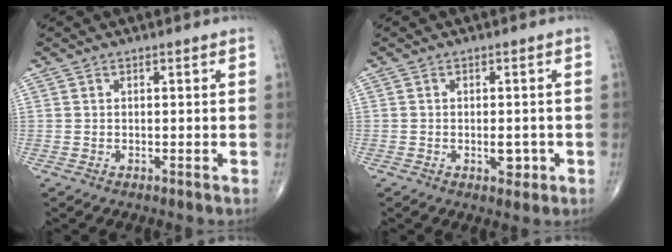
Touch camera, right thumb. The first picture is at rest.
{"total": 2.9, "force": [-0.8, 1.6, 2.2], "torque": [-0.021, 0.002, -0.008]}